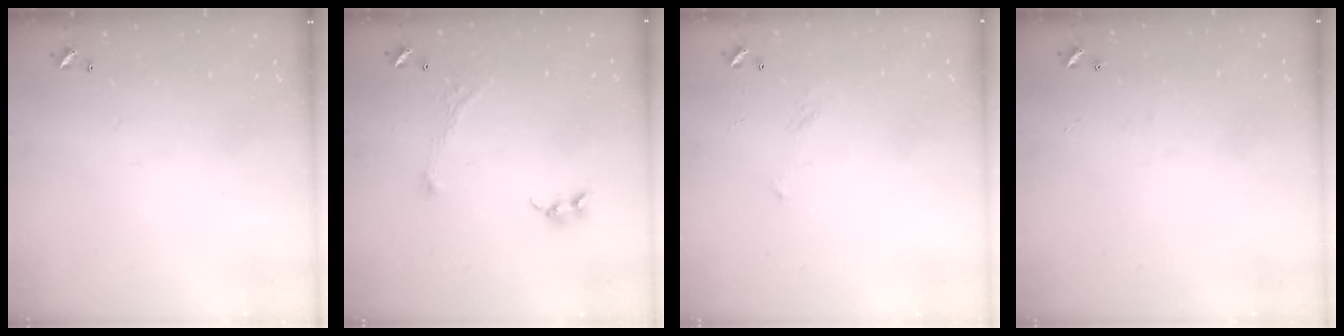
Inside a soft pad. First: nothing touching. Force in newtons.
{"total": 2.9, "press": 2.8, "slide": 0.4}
{"total": 5.5, "press": 5.5, "slide": 0.9}
{"total": 2.4, "press": 2.4, "slide": 0.3}